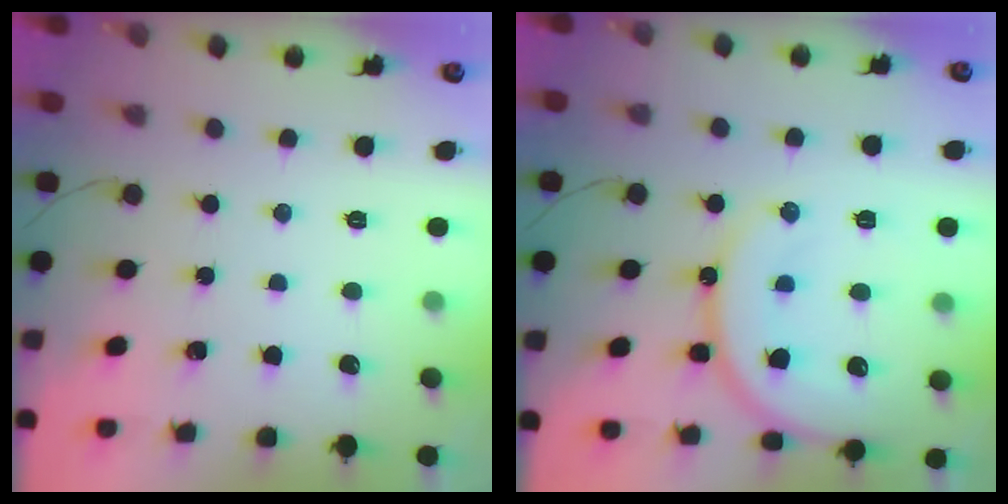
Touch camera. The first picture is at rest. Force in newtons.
{"total": 16.8, "press": 16.4, "slide": 3.7}